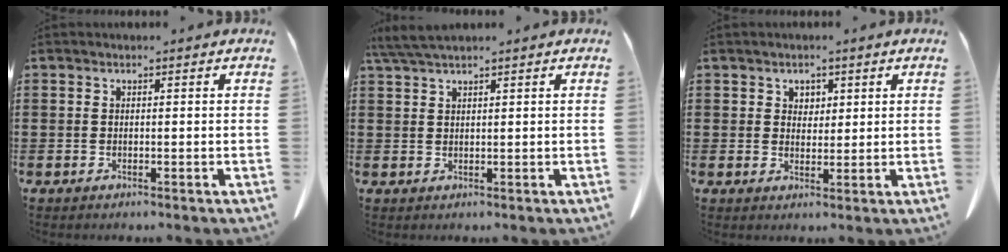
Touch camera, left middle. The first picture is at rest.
{"total": 3.5, "force": [2.7, 0.2, 2.1], "torque": [-0.048, -0.001, 0.052]}
{"total": 2.4, "force": [1.7, 1.6, 0.3], "torque": [-0.005, 0.004, 0.030]}